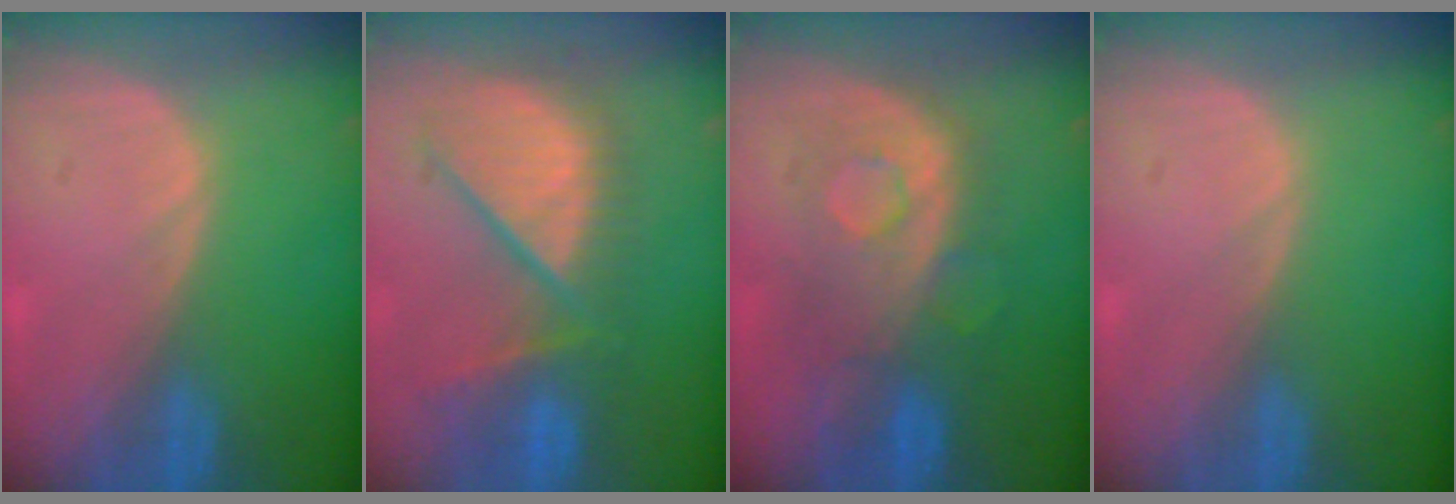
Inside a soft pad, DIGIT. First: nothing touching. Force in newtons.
{"total": 10.5, "press": 9.7, "slide": 3.8}
{"total": 8.6, "press": 8.4, "slide": 1.4}
{"total": 0.0}